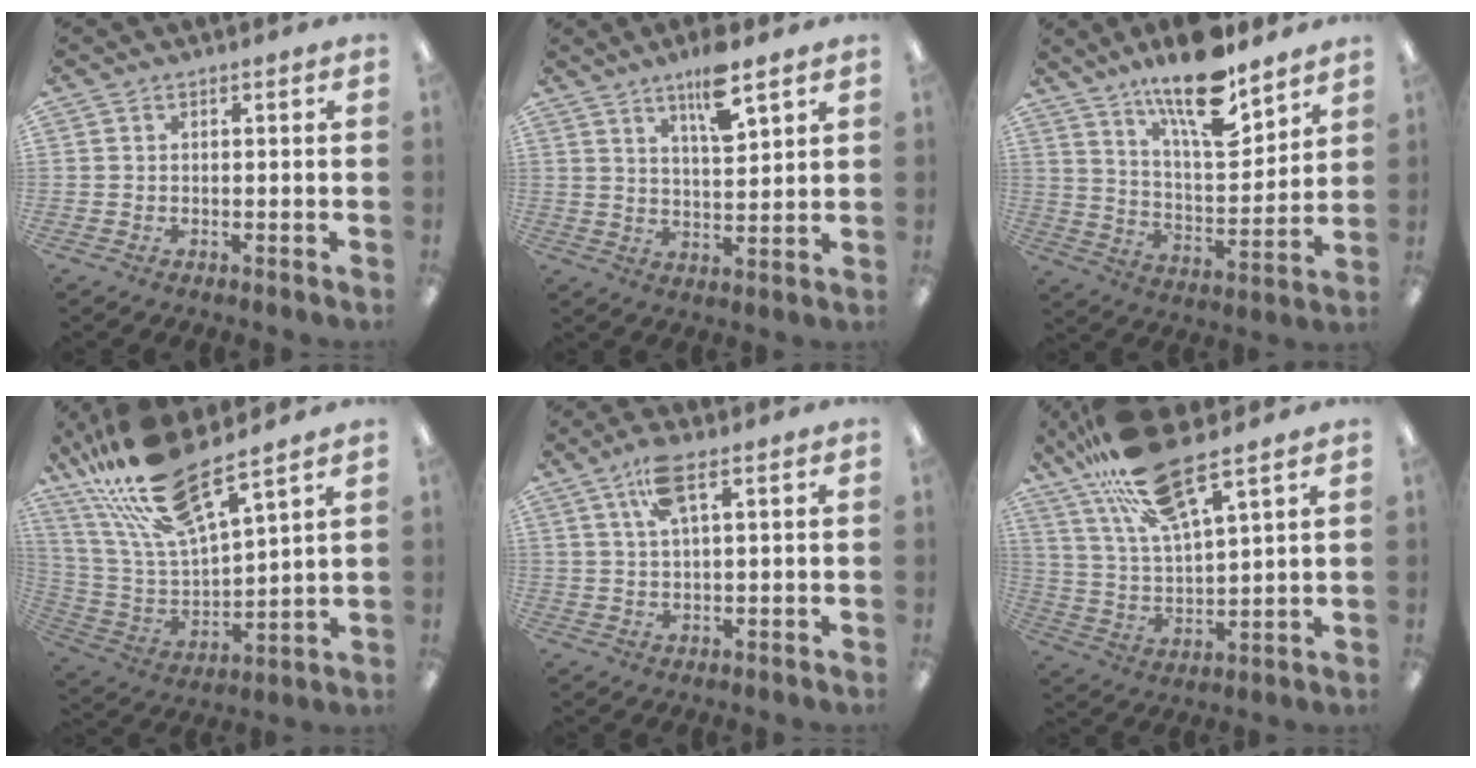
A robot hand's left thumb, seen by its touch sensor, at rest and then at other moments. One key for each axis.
{"total": 9.4, "fx": 6.3, "fy": 2.4, "fz": 6.5, "tx": -0.102, "ty": -0.033, "tz": 0.102}
{"total": 17.3, "fx": 12.8, "fy": 5.1, "fz": 10.4, "tx": -0.168, "ty": -0.081, "tz": 0.212}
{"total": 21.7, "fx": 17.2, "fy": 5.2, "fz": 12.2, "tx": -0.256, "ty": -0.100, "tz": 0.298}
{"total": 8.1, "fx": 4.1, "fy": 2.6, "fz": 6.4, "tx": -0.127, "ty": 0.006, "tz": 0.070}
{"total": 18.8, "fx": 13.5, "fy": 4.8, "fz": 12.1, "tx": -0.234, "ty": -0.059, "tz": 0.234}